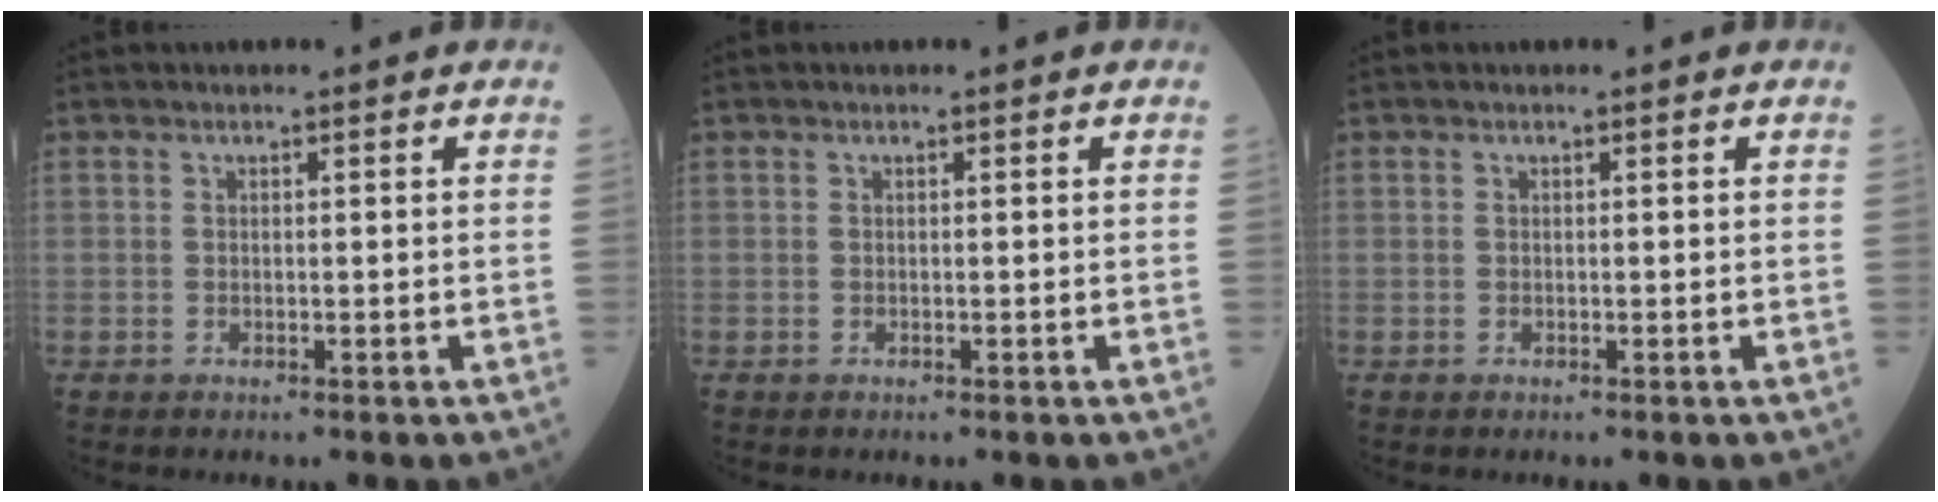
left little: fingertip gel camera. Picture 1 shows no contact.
{"total": 0.0}
{"total": 0.0}